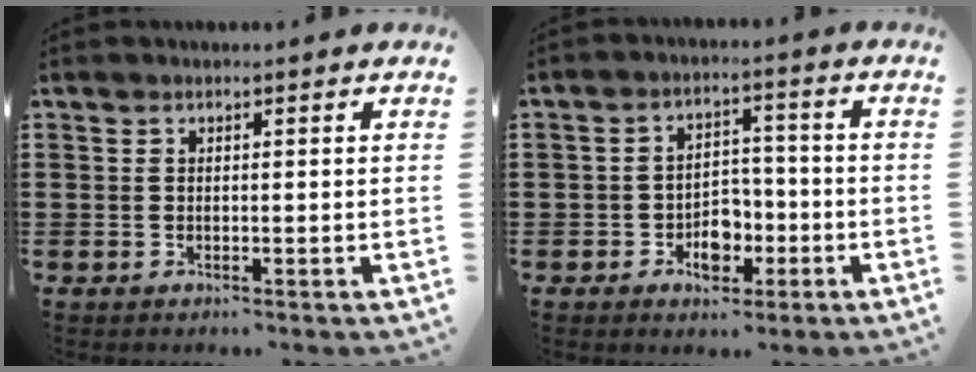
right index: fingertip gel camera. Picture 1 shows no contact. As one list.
[{"total": 4.6, "force": [-2.1, 3.2, 2.6], "torque": [-0.041, 0.002, -0.039]}]